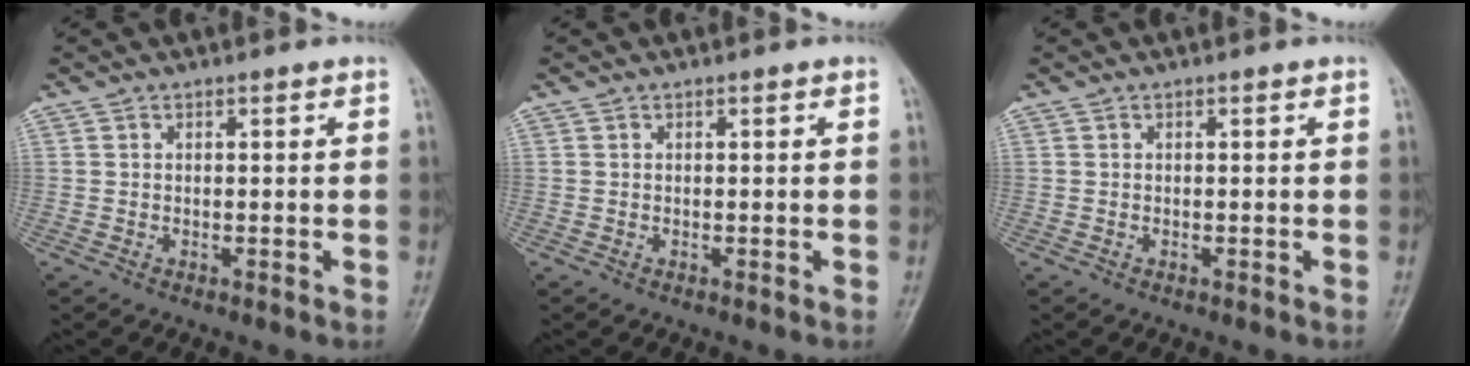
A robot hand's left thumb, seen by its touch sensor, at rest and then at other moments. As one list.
[{"total": 0.0}, {"total": 0.0}]